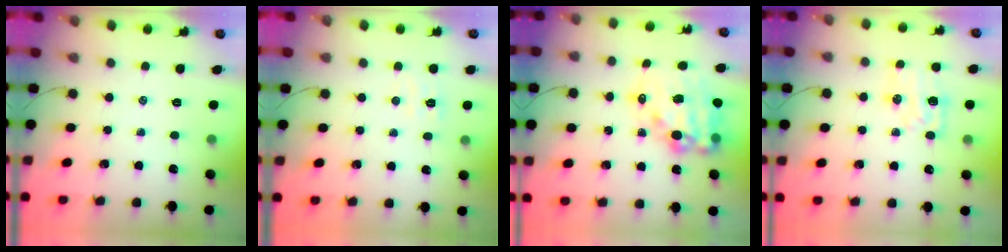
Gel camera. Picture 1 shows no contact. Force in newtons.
{"total": 4.6, "press": 4.5, "slide": 0.9}
{"total": 17.2, "press": 16.8, "slide": 3.8}
{"total": 5.8, "press": 5.8, "slide": 0.5}